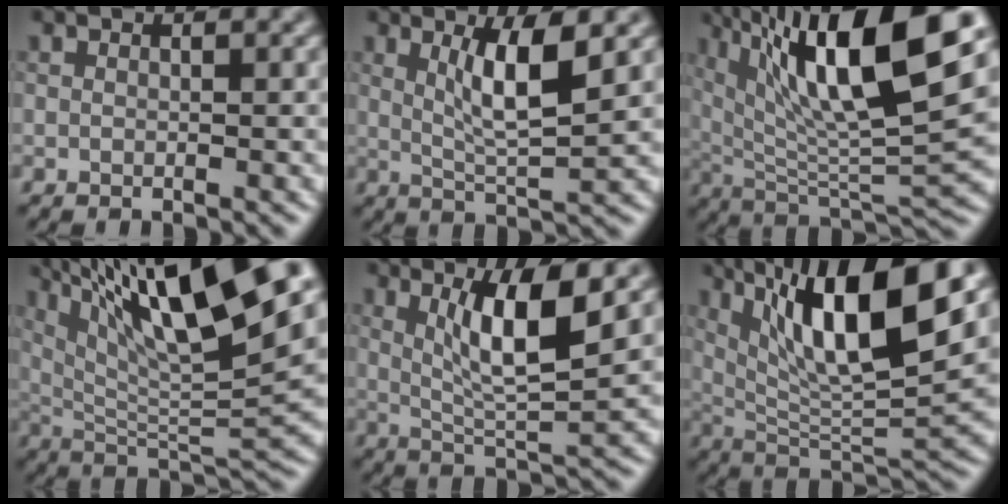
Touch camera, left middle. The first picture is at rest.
{"total": 5.1, "force": [1.7, 0.9, 4.7], "torque": [-0.087, -0.005, 0.034]}
{"total": 14.6, "force": [6.2, 3.6, 12.8], "torque": [-0.213, 0.009, 0.108]}
{"total": 14.8, "force": [7.5, 3.2, 12.3], "torque": [-0.204, 0.016, 0.134]}
{"total": 6.4, "force": [2.2, 1.1, 6.0], "torque": [-0.110, -0.007, 0.043]}
{"total": 12.6, "force": [5.3, 3.0, 11.1], "torque": [-0.185, 0.002, 0.097]}